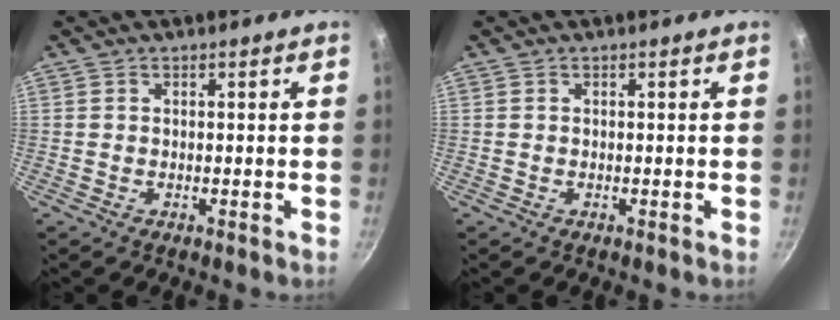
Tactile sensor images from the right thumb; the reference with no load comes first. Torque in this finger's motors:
{"motor_torque": [0.00, 0.00, 0.14, 0.12, 0.04]}